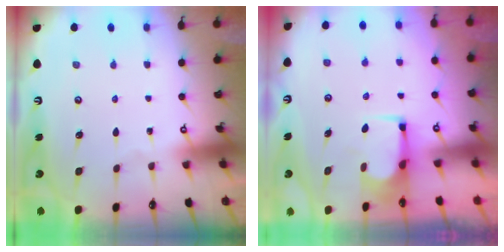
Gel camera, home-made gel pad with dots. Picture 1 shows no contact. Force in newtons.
{"total": 1.7, "press": 1.7, "slide": 0.3}